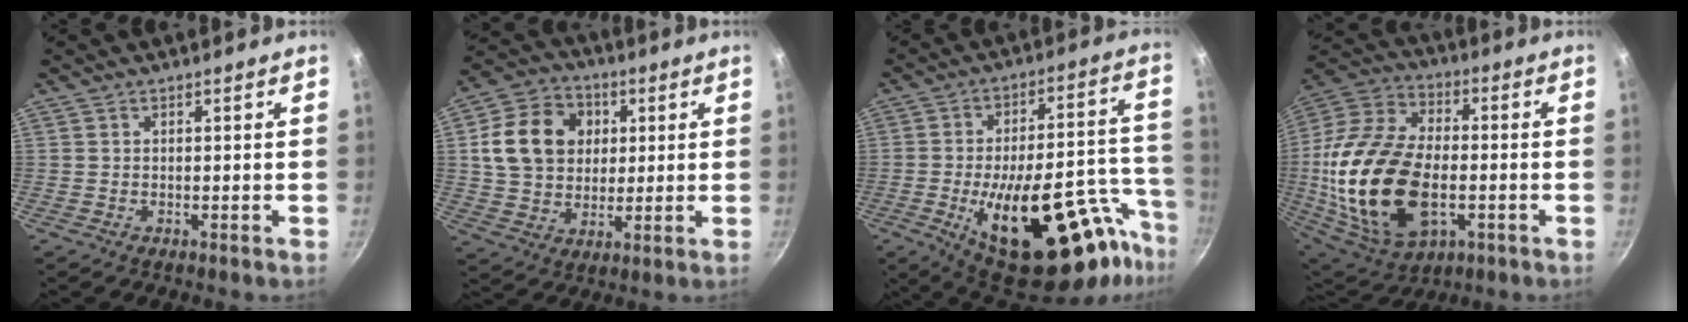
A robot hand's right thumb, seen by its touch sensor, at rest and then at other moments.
{"total": 15.1, "force": [3.3, 12.2, 8.2], "torque": [-0.122, 0.005, 0.053]}
{"total": 29.9, "force": [-14.7, 12.0, 23.1], "torque": [-0.260, 0.064, -0.205]}
{"total": 27.1, "force": [-3.8, 16.1, 21.5], "torque": [-0.429, 0.018, -0.063]}